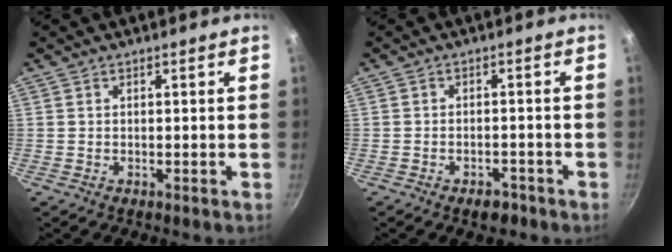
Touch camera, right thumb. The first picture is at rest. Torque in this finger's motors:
{"motor_torque": [-0.24, 0.10, 0.33, 0.22, 0.07]}